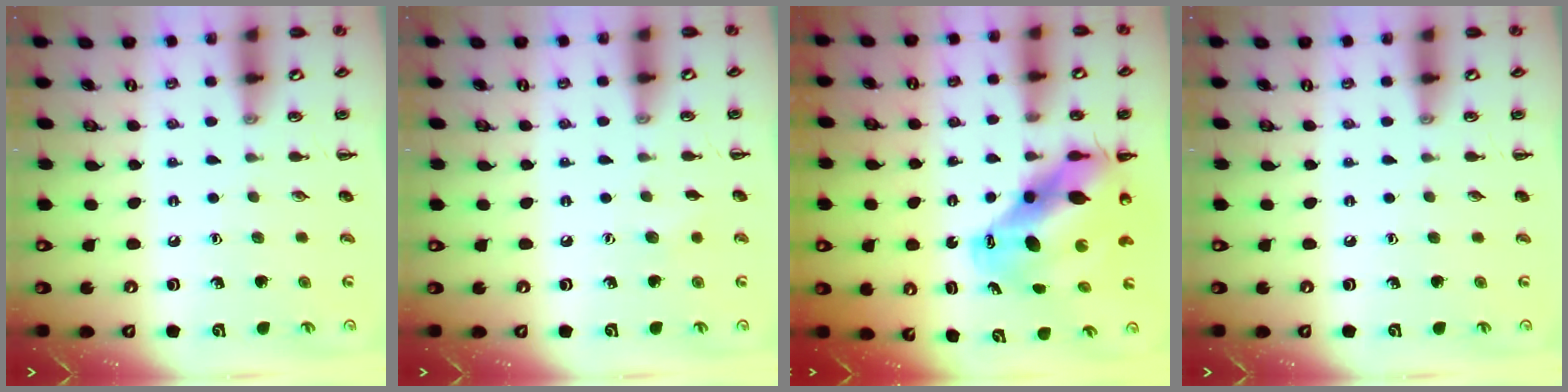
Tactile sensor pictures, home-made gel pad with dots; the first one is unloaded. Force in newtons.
{"total": 4.1, "press": 3.9, "slide": 0.9}
{"total": 12.4, "press": 12.0, "slide": 3.1}
{"total": 0.0}